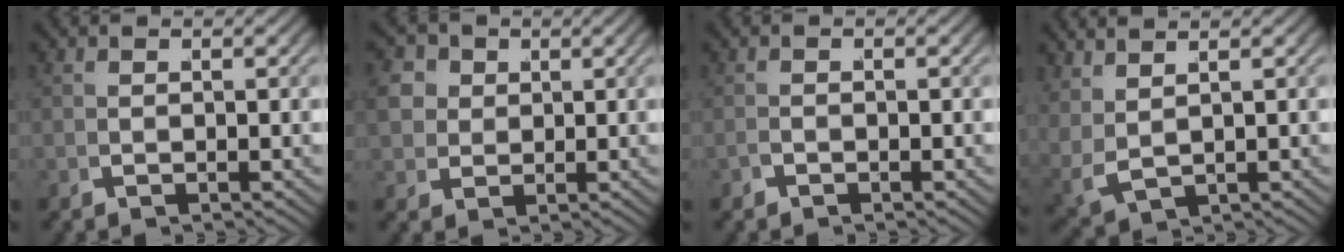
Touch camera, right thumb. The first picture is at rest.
{"total": 7.4, "force": [1.4, 6.3, 3.7], "torque": [-0.083, -0.013, 0.025]}
{"total": 0.8, "force": [-0.6, -0.4, -0.3], "torque": [0.019, 0.008, -0.017]}
{"total": 3.0, "force": [1.1, 1.6, 2.3], "torque": [-0.057, -0.004, 0.038]}